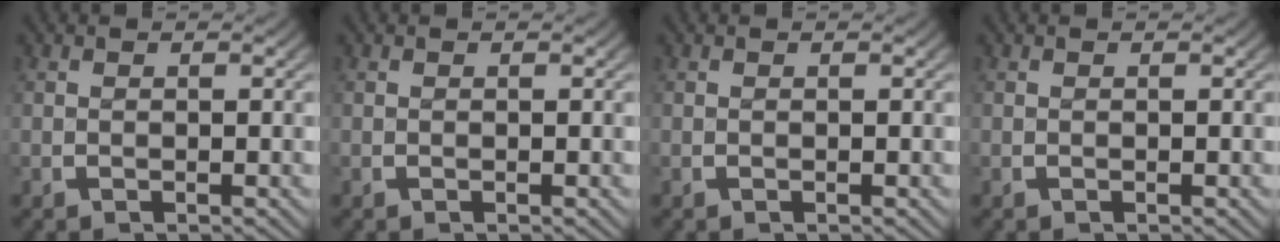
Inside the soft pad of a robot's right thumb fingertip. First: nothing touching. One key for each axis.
{"total": 0.0}
{"total": 0.0}
{"total": 0.0}